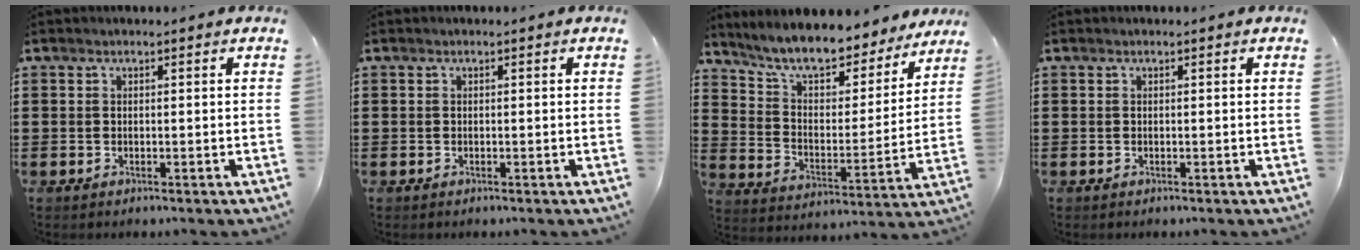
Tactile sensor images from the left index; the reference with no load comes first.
{"total": 0.0}
{"total": 8.7, "force": [8.0, 1.1, 3.2], "torque": [-0.097, -0.049, 0.138]}
{"total": 0.0}